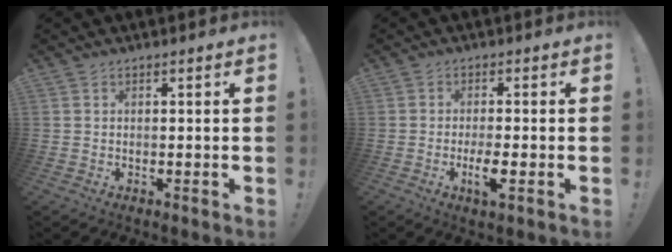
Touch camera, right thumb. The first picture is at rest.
{"total": 5.6, "force": [-2.1, 1.0, 5.0], "torque": [-0.101, -0.004, -0.038]}